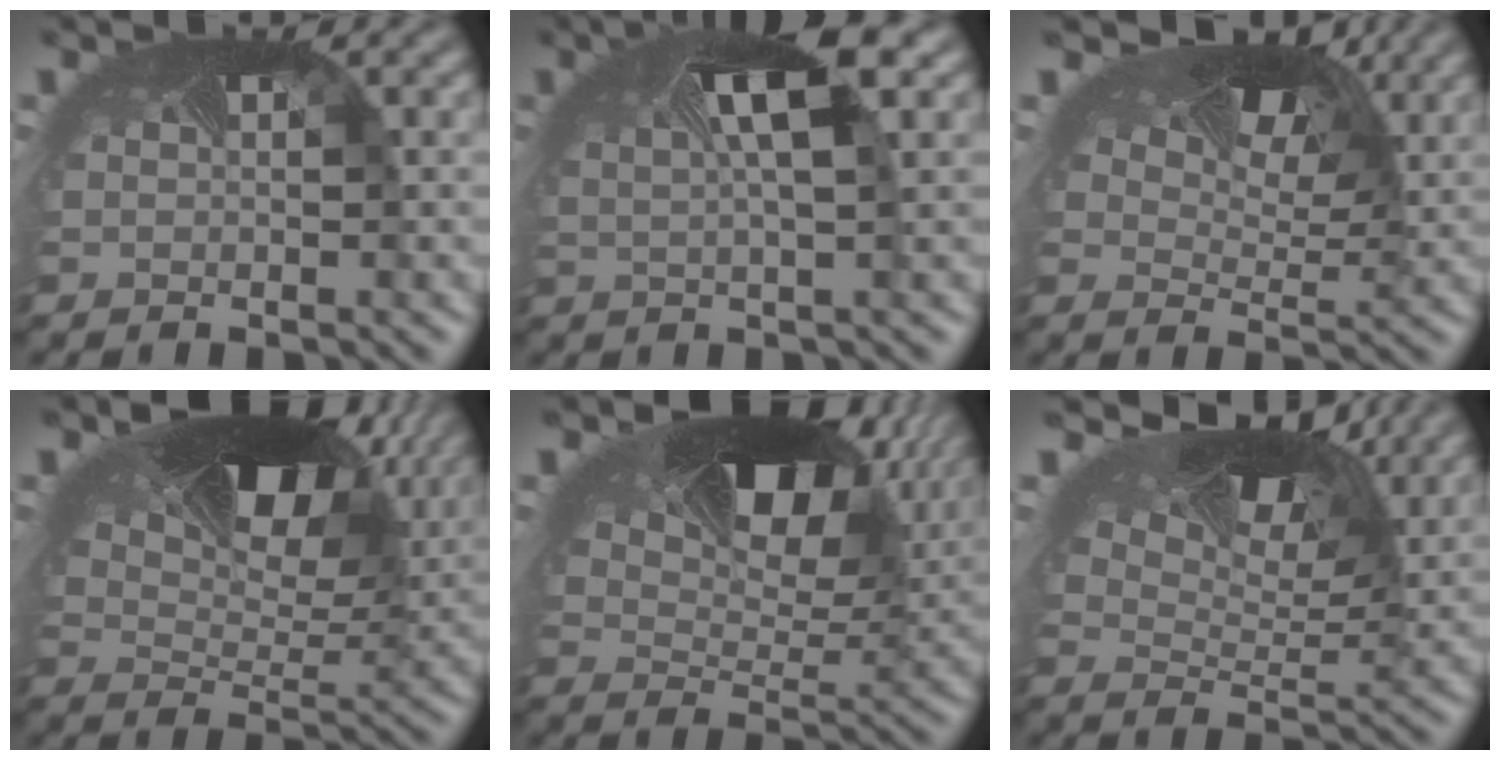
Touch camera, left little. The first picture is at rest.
{"total": 5.5, "force": [1.8, 1.3, 5.0], "torque": [-0.092, 0.001, 0.030]}
{"total": 6.2, "force": [4.6, 2.8, 3.1], "torque": [-0.062, -0.005, 0.074]}
{"total": 10.2, "force": [6.0, 5.1, 6.5], "torque": [-0.123, 0.003, 0.101]}
{"total": 11.2, "force": [6.5, 5.7, 7.2], "torque": [-0.129, 0.003, 0.109]}
{"total": 7.8, "force": [6.2, 2.8, 3.8], "torque": [-0.081, -0.002, 0.107]}